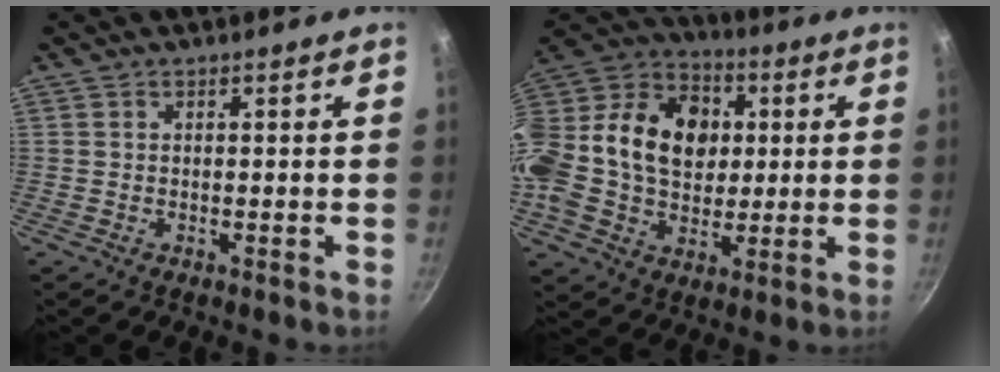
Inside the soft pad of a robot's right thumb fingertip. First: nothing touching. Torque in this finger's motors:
{"motor_torque": [2.49, 2.52, 1.29, -0.70, 0.22]}